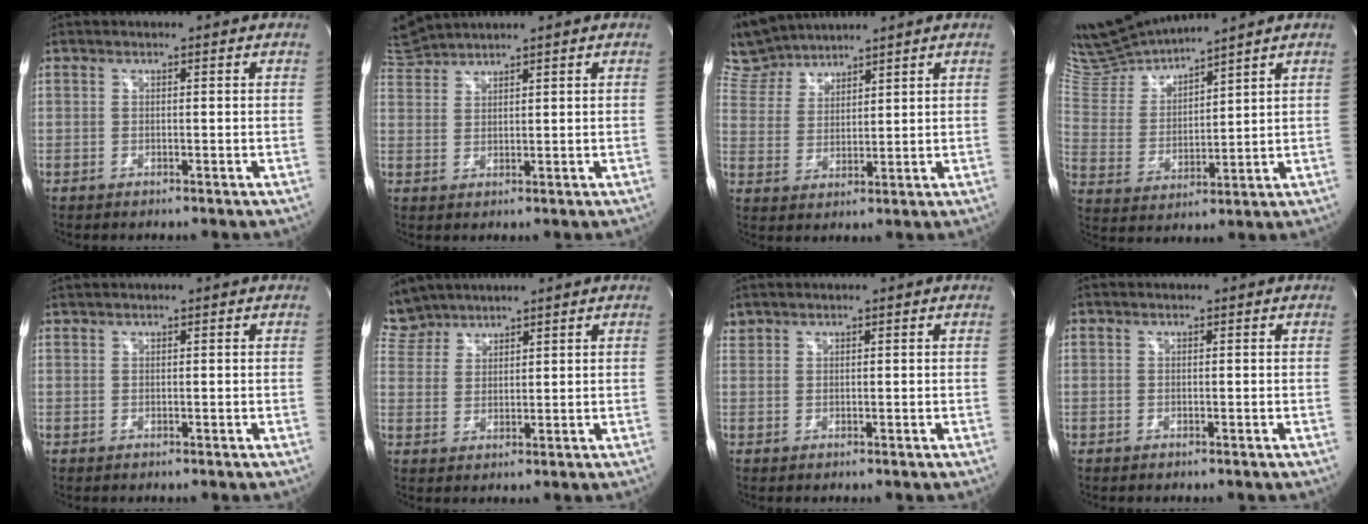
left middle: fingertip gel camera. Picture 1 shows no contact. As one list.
[{"total": 4.2, "force": [4.2, -0.5, -0.1], "torque": [-0.015, 0.017, 0.093]}, {"total": 7.4, "force": [7.3, 1.5, 0.2], "torque": [-0.019, 0.012, 0.157]}, {"total": 10.5, "force": [10.3, -0.8, 2.0], "torque": [-0.066, 0.006, 0.222]}, {"total": 0.7, "force": [0.6, -0.1, 0.1], "torque": [-0.010, 0.012, 0.020]}, {"total": 5.7, "force": [5.4, 2.0, -0.2], "torque": [-0.001, 0.013, 0.112]}, {"total": 0.9, "force": [0.9, 0.3, -0.1], "torque": [-0.005, 0.012, 0.022]}, {"total": 0.0}]